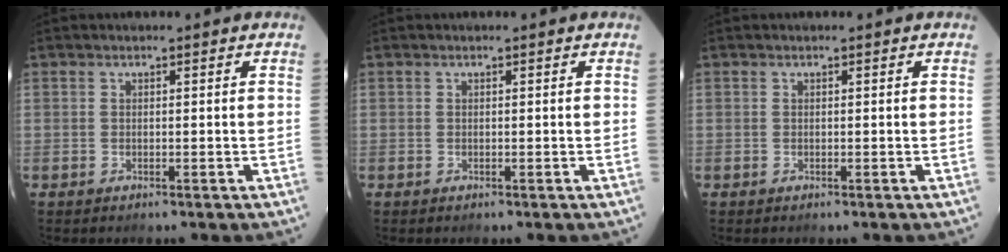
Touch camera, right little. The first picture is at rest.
{"total": 0.0}
{"total": 0.0}